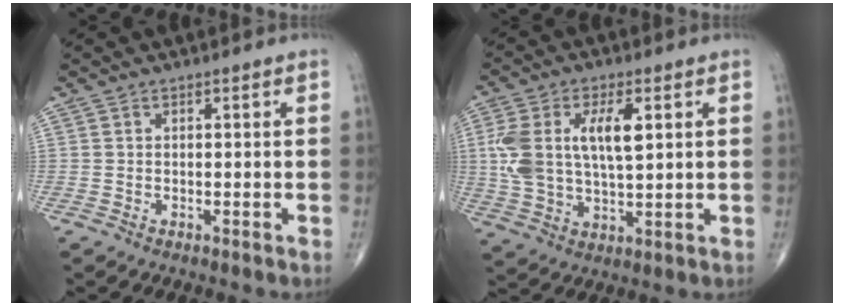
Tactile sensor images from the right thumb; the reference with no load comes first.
{"total": 13.2, "force": [2.8, 6.3, 11.2], "torque": [-0.230, 0.002, 0.058]}